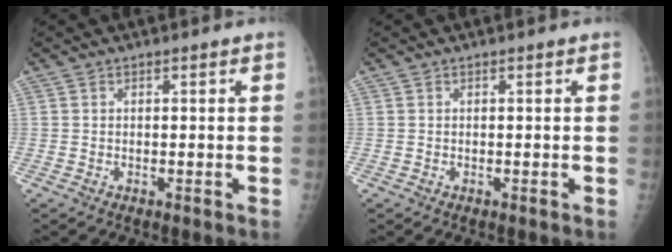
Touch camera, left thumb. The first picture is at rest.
{"total": 0.0}